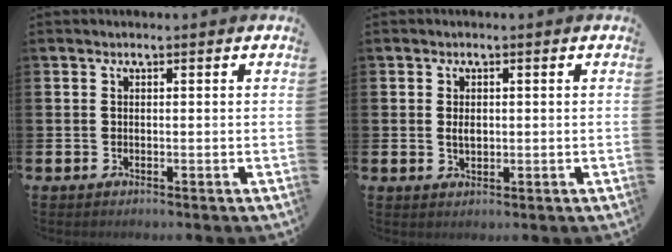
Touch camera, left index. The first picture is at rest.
{"total": 1.6, "force": [0.2, 1.0, 1.2], "torque": [-0.011, 0.001, 0.000]}